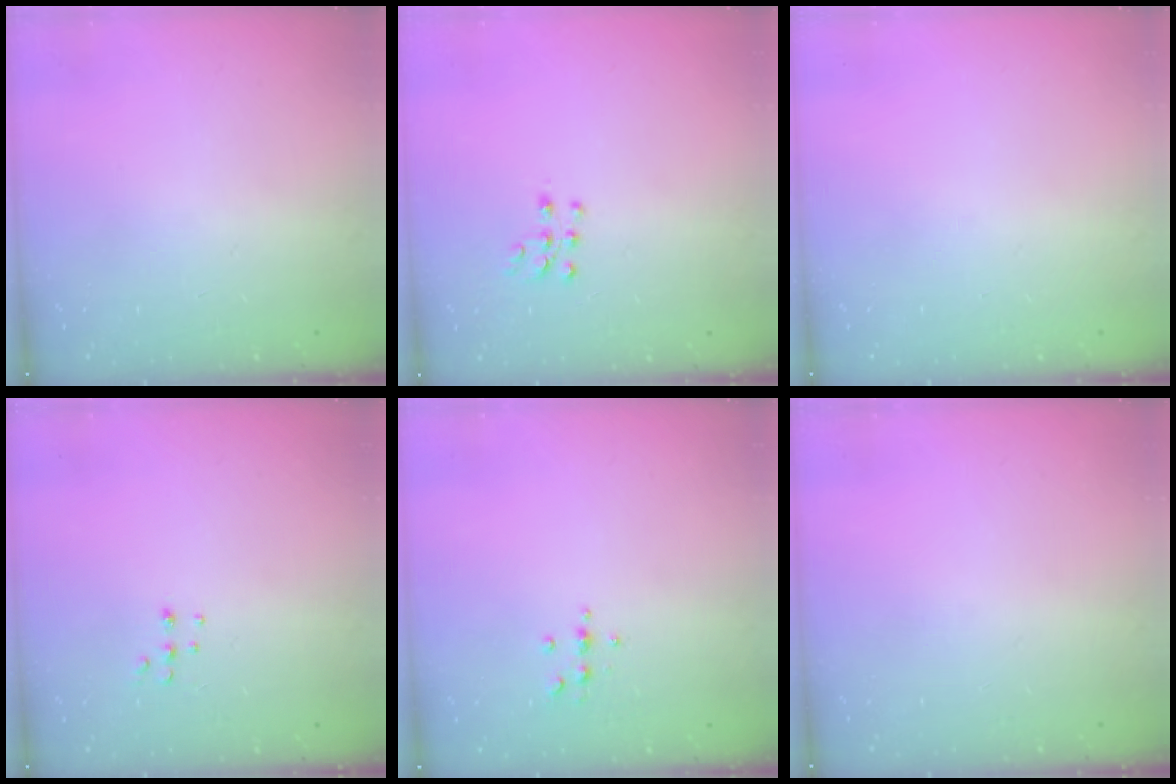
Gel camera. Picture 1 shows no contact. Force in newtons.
{"total": 6.9, "press": 6.8, "slide": 0.6}
{"total": 0.0}
{"total": 5.5, "press": 5.4, "slide": 1.0}
{"total": 5.4, "press": 5.1, "slide": 1.7}
{"total": 0.0}